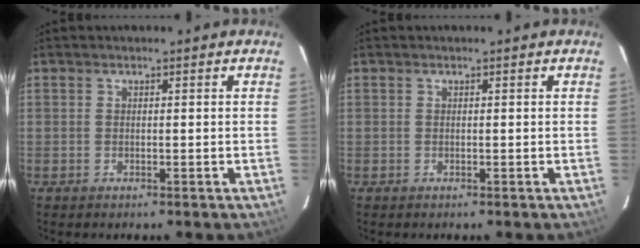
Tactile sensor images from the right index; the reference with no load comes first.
{"total": 0.0}